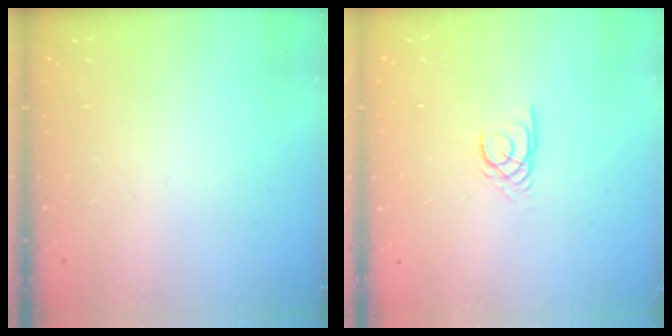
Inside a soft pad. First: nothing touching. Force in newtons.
{"total": 2.4, "press": 2.4, "slide": 0.2}